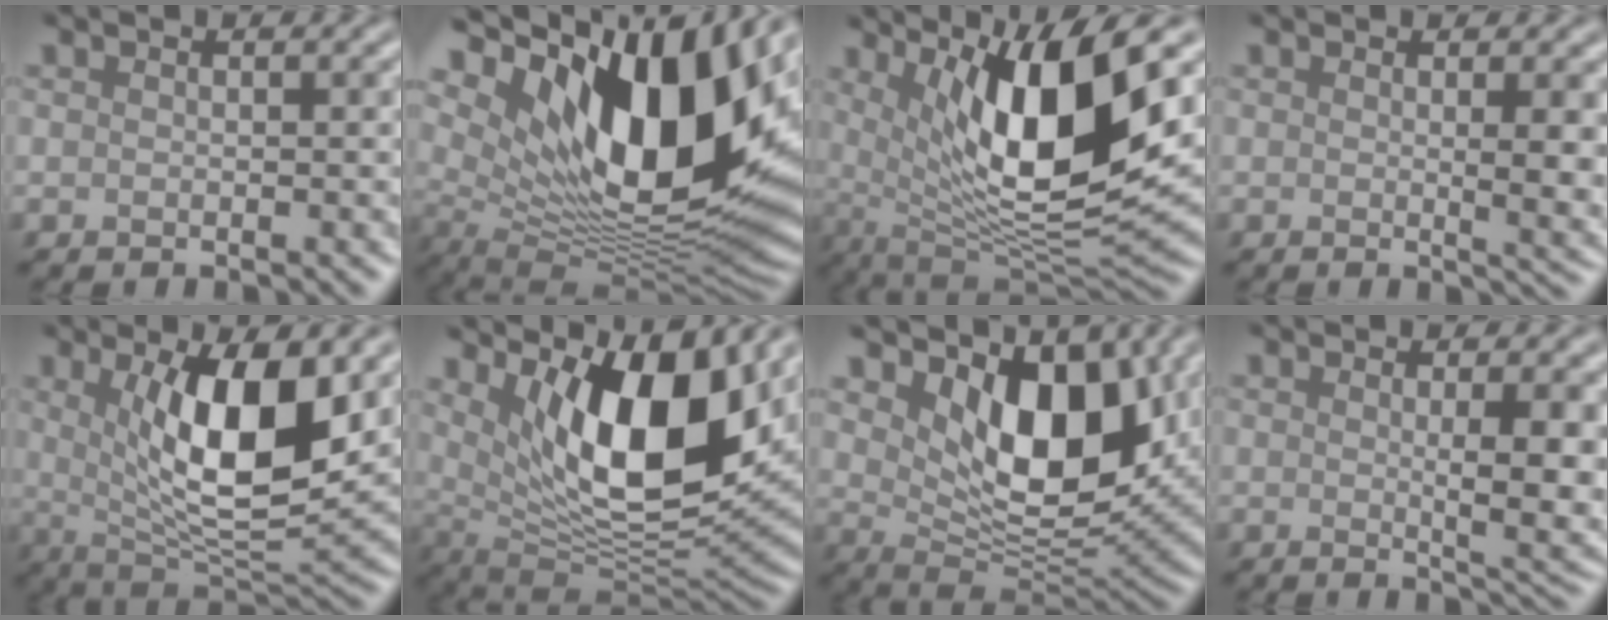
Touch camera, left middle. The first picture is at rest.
{"total": 16.6, "force": [5.7, 8.2, 13.3], "torque": [-0.215, -0.003, 0.096]}
{"total": 11.1, "force": [3.3, 3.2, 10.1], "torque": [-0.157, -0.017, 0.063]}
{"total": 3.8, "force": [0.5, 1.0, 3.6], "torque": [-0.040, -0.004, 0.010]}
{"total": 9.6, "force": [2.1, 3.1, 8.9], "torque": [-0.145, -0.018, 0.043]}
{"total": 11.8, "force": [4.0, 4.7, 10.1], "torque": [-0.155, -0.017, 0.074]}
{"total": 9.5, "force": [3.4, 5.2, 7.2], "torque": [-0.117, -0.022, 0.057]}
{"total": 5.3, "force": [0.6, 1.2, 5.1], "torque": [-0.065, -0.006, 0.015]}